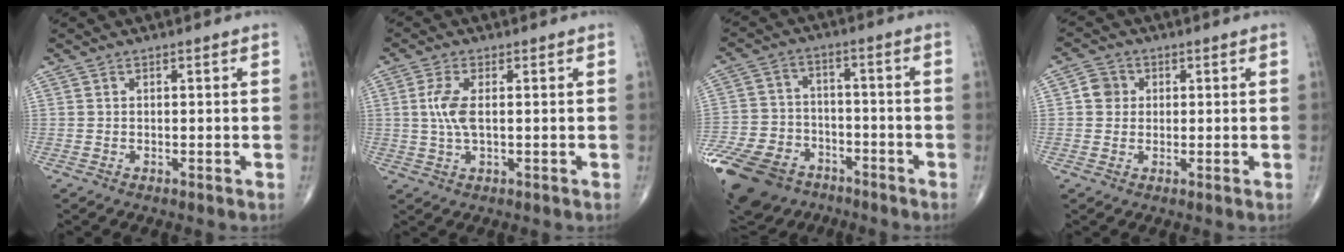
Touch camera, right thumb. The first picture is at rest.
{"total": 5.1, "force": [0.5, 2.0, 4.6], "torque": [-0.111, 0.002, 0.009]}
{"total": 20.6, "force": [-12.4, 13.7, 9.1], "torque": [-0.226, 0.036, -0.209]}
{"total": 3.7, "force": [0.5, 3.4, 1.2], "torque": [-0.005, 0.003, 0.003]}